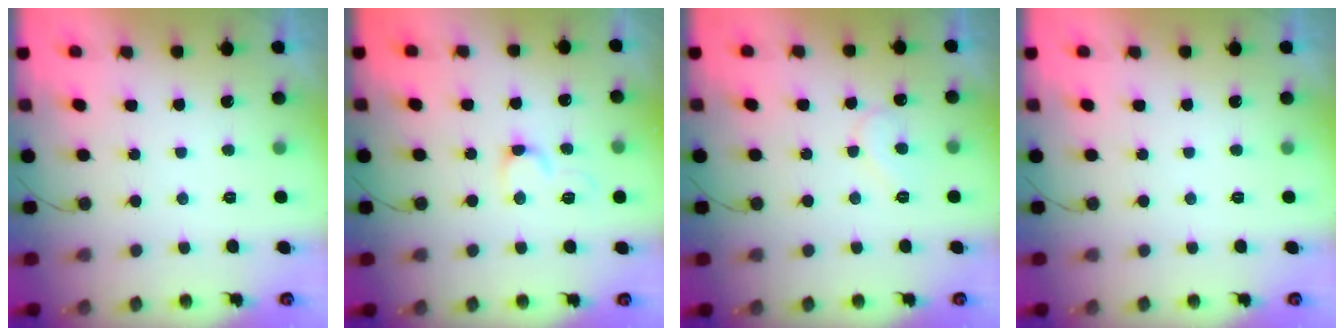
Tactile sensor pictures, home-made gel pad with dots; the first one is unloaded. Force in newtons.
{"total": 4.9, "press": 4.8, "slide": 0.5}
{"total": 6.8, "press": 6.8, "slide": 0.6}
{"total": 0.0}